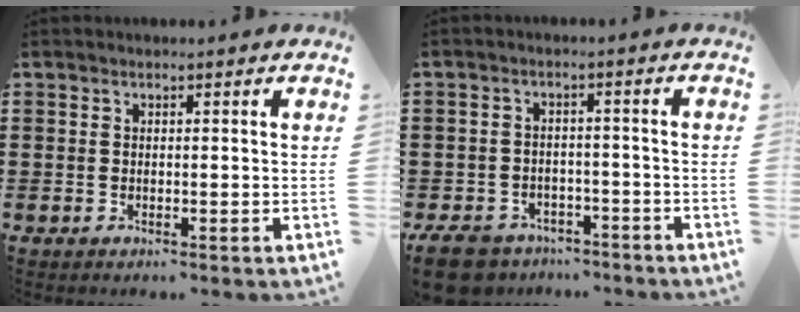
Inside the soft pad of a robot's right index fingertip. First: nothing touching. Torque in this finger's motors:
{"motor_torque": [1.35, 0.79, 0.44, 0.03]}